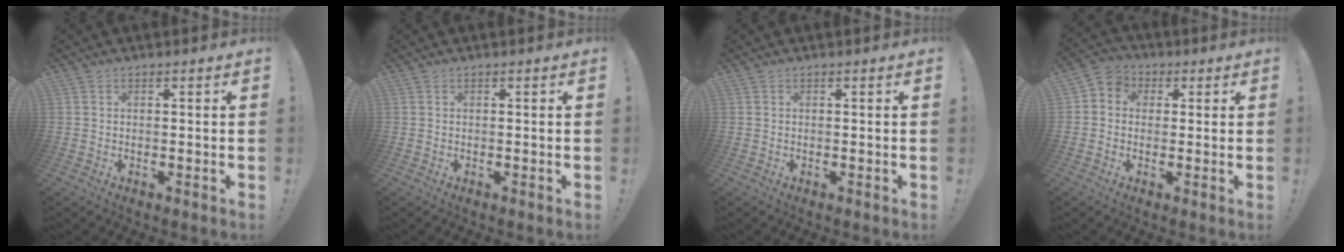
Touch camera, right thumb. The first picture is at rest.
{"total": 0.0}
{"total": 0.0}
{"total": 4.3, "force": [-0.6, 4.0, 1.6], "torque": [-0.027, 0.015, -0.006]}